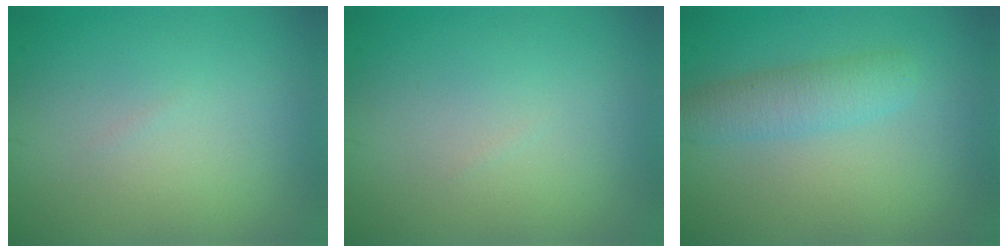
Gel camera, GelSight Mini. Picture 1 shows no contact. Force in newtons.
{"total": 0.0}
{"total": 2.8, "press": 2.8, "slide": 0.1}